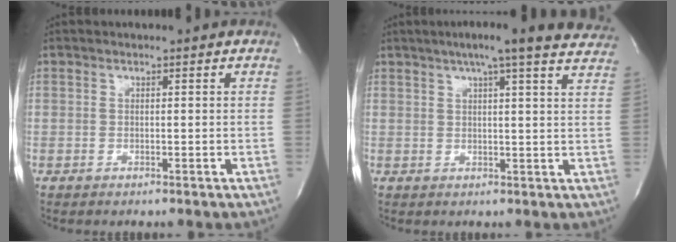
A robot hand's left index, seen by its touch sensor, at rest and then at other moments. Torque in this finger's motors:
{"motor_torque": [-0.36, -0.35, 0.10, 0.07]}